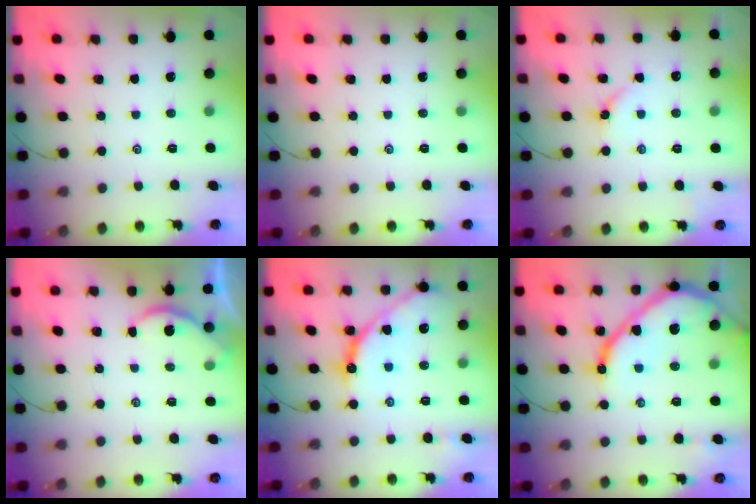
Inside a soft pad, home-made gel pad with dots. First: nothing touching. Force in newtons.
{"total": 0.0}
{"total": 2.7, "press": 2.6, "slide": 0.6}
{"total": 1.3, "press": 1.3, "slide": 0.2}
{"total": 12.5, "press": 12.5, "slide": 1.0}
{"total": 16.3, "press": 16.2, "slide": 1.3}